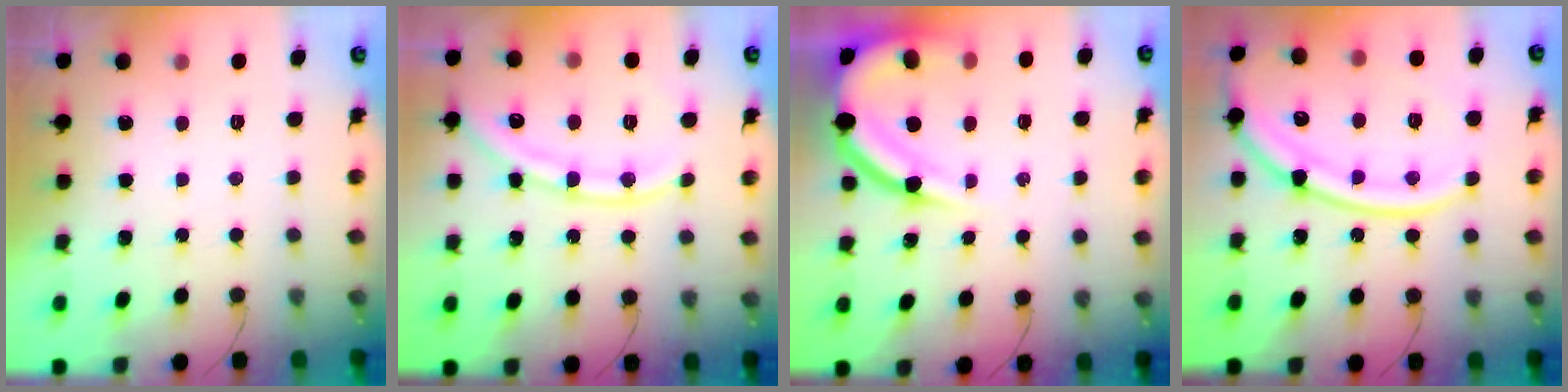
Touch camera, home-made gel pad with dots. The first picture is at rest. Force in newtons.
{"total": 11.9, "press": 11.8, "slide": 1.4}
{"total": 13.8, "press": 13.7, "slide": 1.3}
{"total": 19.2, "press": 19.2, "slide": 1.5}